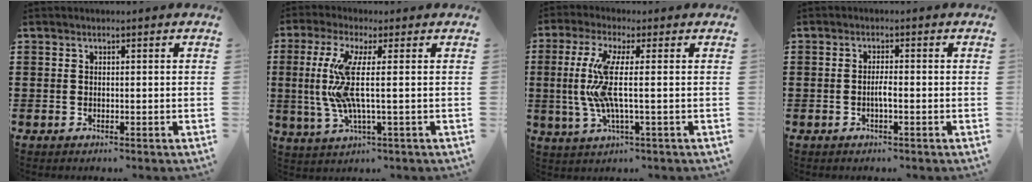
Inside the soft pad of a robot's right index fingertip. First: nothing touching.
{"total": 8.8, "force": [0.5, 0.9, 8.8], "torque": [-0.205, -0.026, -0.002]}
{"total": 8.4, "force": [0.0, 1.1, 8.3], "torque": [-0.194, -0.023, -0.012]}
{"total": 1.9, "force": [-0.6, 0.2, 1.8], "torque": [-0.041, -0.002, -0.014]}